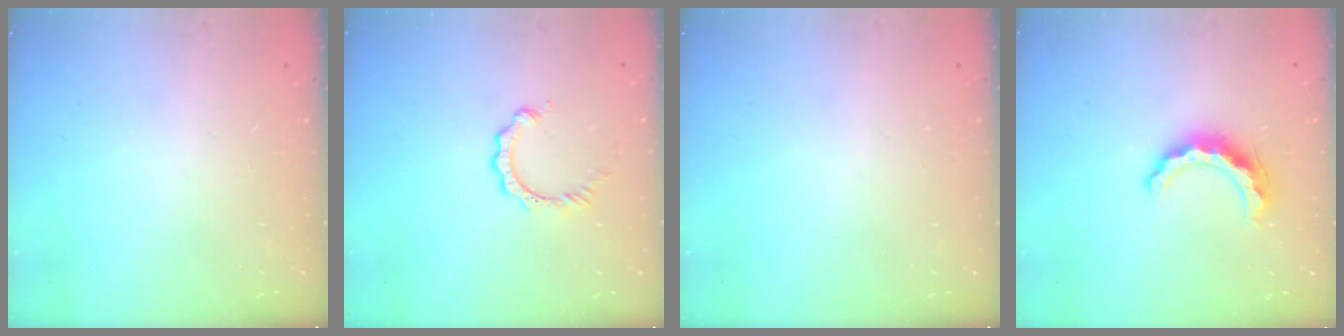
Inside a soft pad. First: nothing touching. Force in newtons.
{"total": 2.9, "press": 2.9, "slide": 0.5}
{"total": 0.0}
{"total": 10.1, "press": 10.1, "slide": 0.6}